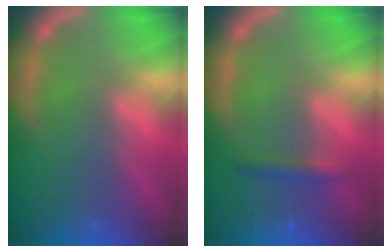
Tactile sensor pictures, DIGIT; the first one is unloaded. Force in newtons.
{"total": 1.4}